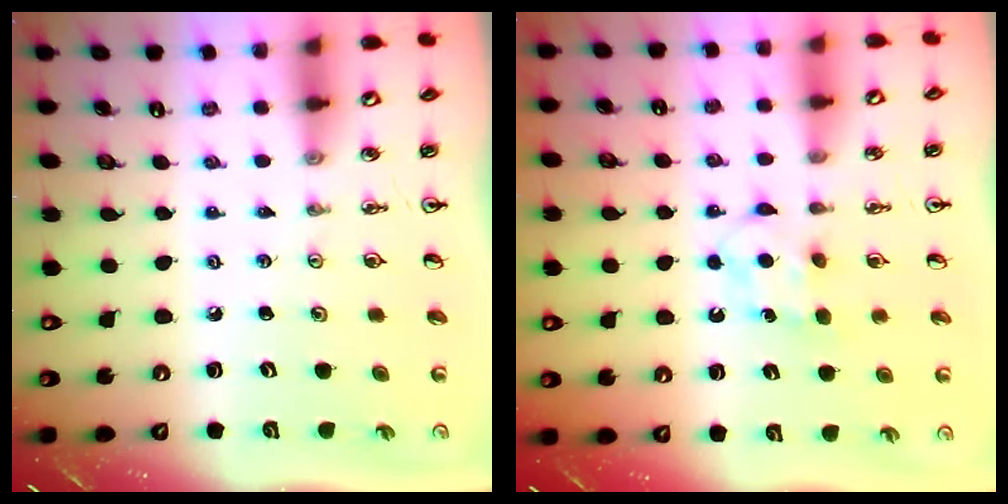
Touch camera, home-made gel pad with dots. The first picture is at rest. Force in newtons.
{"total": 5.7, "press": 5.7, "slide": 0.7}